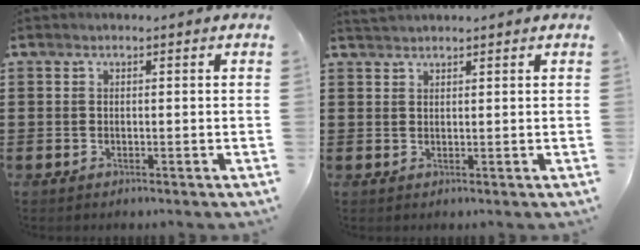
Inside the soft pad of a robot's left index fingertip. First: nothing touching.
{"total": 1.5, "force": [1.5, 0.0, 0.3], "torque": [-0.007, 0.000, 0.030]}